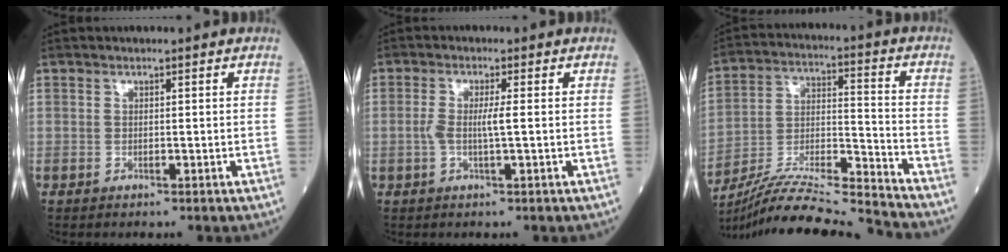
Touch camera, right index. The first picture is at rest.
{"total": 3.1, "force": [-0.1, 0.0, 3.1], "torque": [-0.064, -0.002, -0.004]}
{"total": 18.5, "force": [-17.5, -1.8, 5.6], "torque": [-0.108, -0.001, -0.302]}